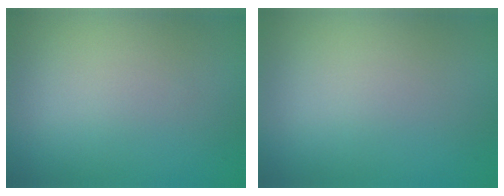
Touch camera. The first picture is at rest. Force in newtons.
{"total": 0.0}